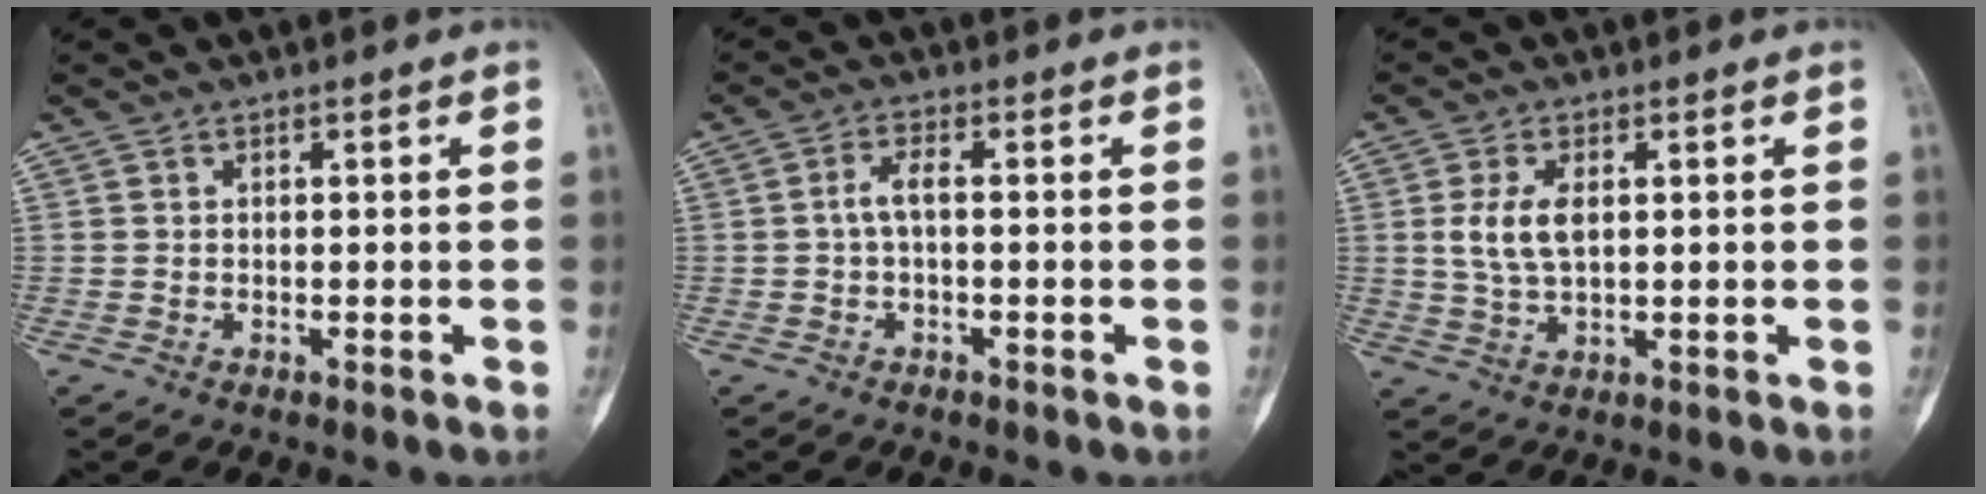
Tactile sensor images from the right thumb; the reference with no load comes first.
{"total": 2.6, "force": [-0.3, 0.9, 2.4], "torque": [-0.049, 0.010, -0.010]}
{"total": 6.2, "force": [1.1, 3.2, 5.1], "torque": [-0.105, -0.003, 0.024]}